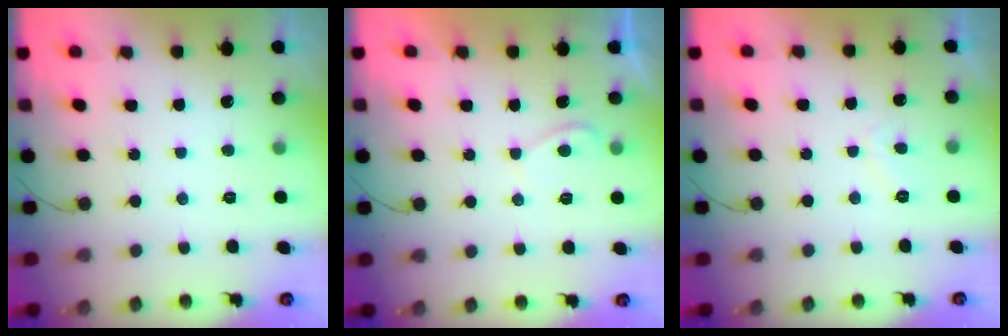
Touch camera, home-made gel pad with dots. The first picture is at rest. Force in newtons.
{"total": 1.0, "press": 0.7, "slide": 0.6}
{"total": 1.2, "press": 1.0, "slide": 0.7}